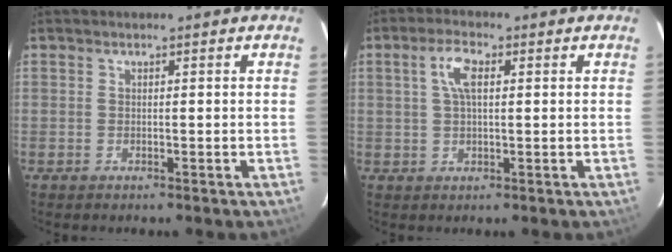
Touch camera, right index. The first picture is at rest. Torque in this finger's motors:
{"motor_torque": [0.71, 0.12, 0.42, 0.09]}